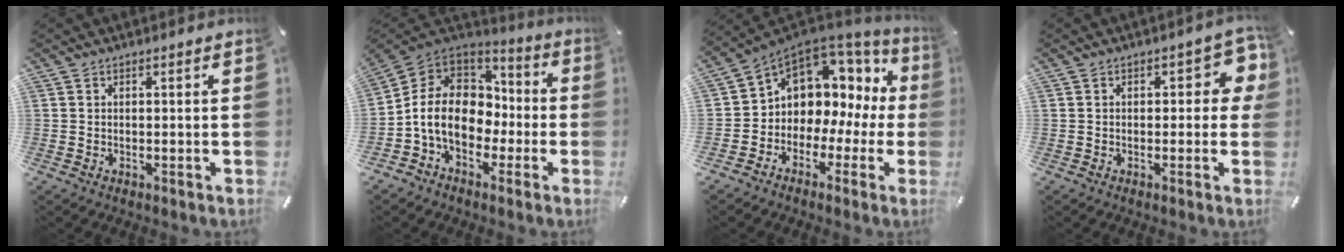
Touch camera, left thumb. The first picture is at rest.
{"total": 13.2, "force": [-2.6, 10.7, 7.2], "torque": [-0.164, 0.017, -0.048]}
{"total": 7.6, "force": [2.6, 6.9, 1.8], "torque": [-0.038, -0.041, 0.050]}
{"total": 6.4, "force": [1.2, 3.6, 5.2], "torque": [-0.052, -0.002, 0.012]}